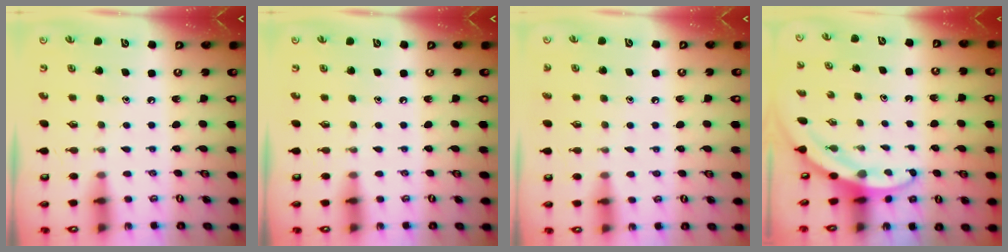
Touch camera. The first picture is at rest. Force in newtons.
{"total": 0.0}
{"total": 2.4, "press": 2.4, "slide": 0.2}
{"total": 3.4, "press": 3.4, "slide": 0.2}